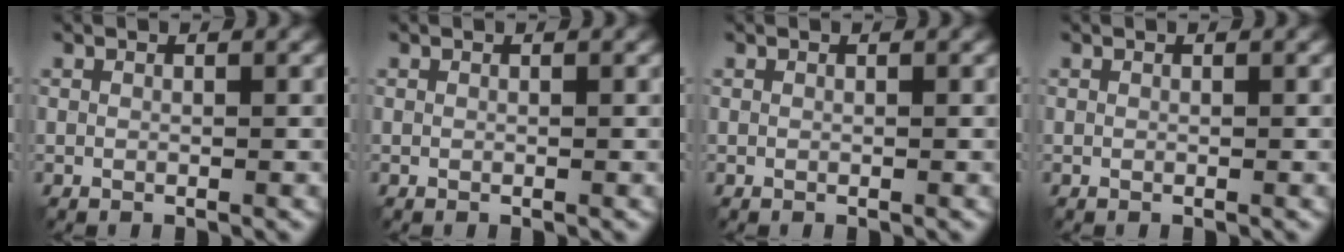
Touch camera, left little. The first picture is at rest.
{"total": 0.0}
{"total": 0.0}
{"total": 0.0}